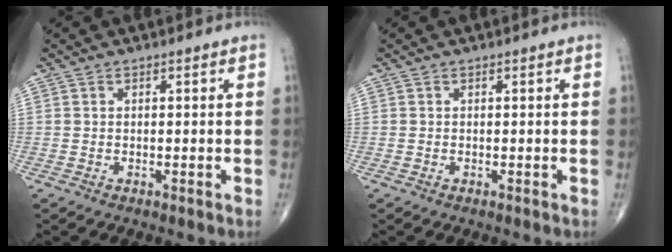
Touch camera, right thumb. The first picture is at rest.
{"total": 0.0}